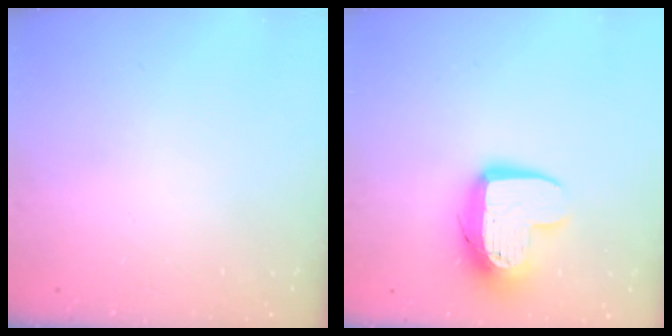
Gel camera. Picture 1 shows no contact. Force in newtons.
{"total": 11.0, "press": 10.9, "slide": 0.9}